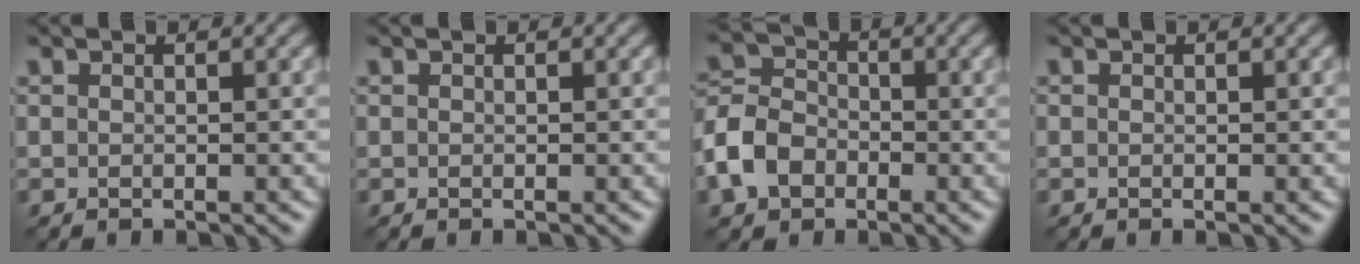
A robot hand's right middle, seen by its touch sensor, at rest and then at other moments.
{"total": 0.0}
{"total": 5.4, "force": [-2.4, 4.0, 2.7], "torque": [-0.061, 0.007, -0.060]}
{"total": 0.0}